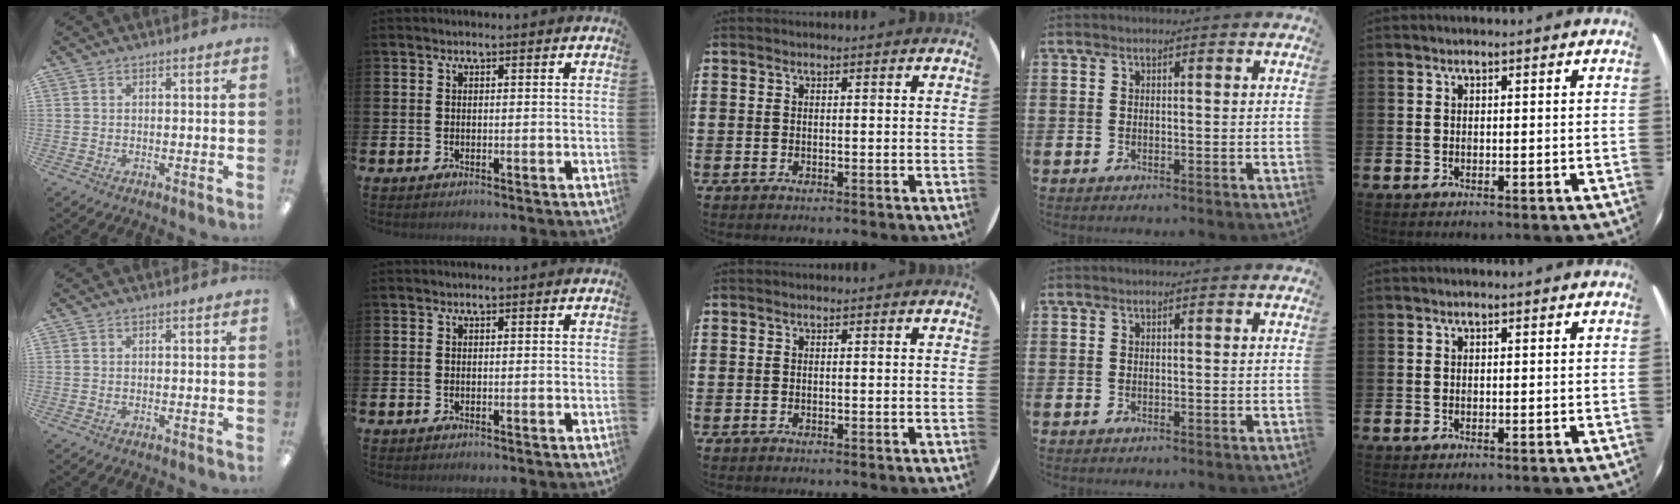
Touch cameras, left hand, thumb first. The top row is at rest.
{}